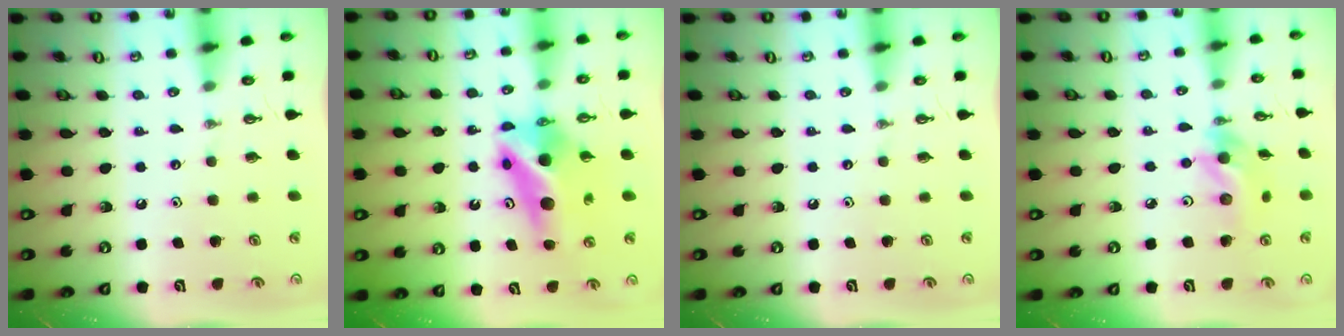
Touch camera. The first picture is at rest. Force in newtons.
{"total": 11.4, "press": 11.4, "slide": 1.0}
{"total": 0.0}
{"total": 12.1, "press": 10.9, "slide": 5.3}